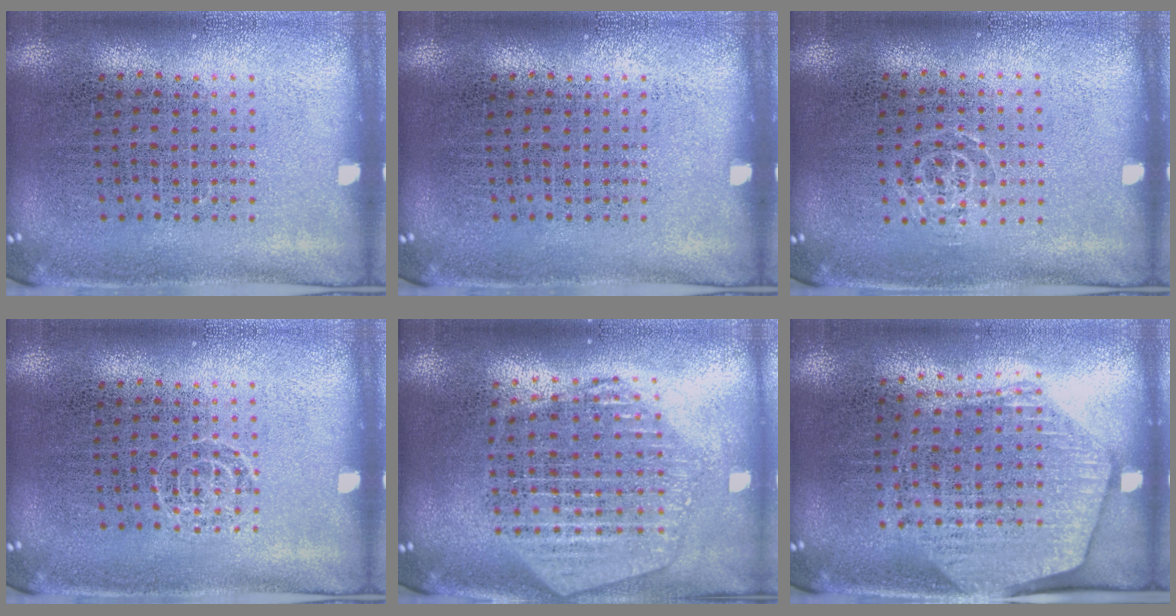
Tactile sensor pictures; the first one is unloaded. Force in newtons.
{"total": 0.0}
{"total": 0.7, "press": 0.5, "slide": 0.4}
{"total": 1.0, "press": 1.0, "slide": 0.1}
{"total": 2.1, "press": 1.9, "slide": 1.0}
{"total": 1.7, "press": 1.5, "slide": 0.7}